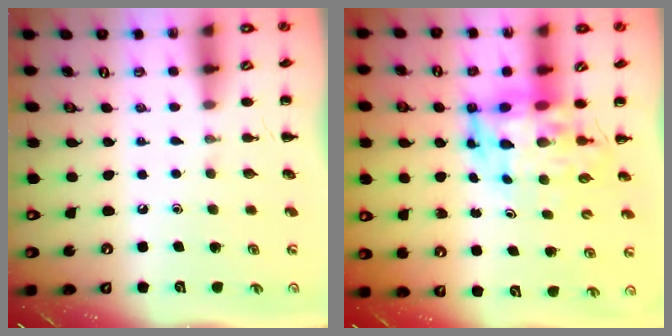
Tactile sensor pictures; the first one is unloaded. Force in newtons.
{"total": 7.1, "press": 6.8, "slide": 2.2}